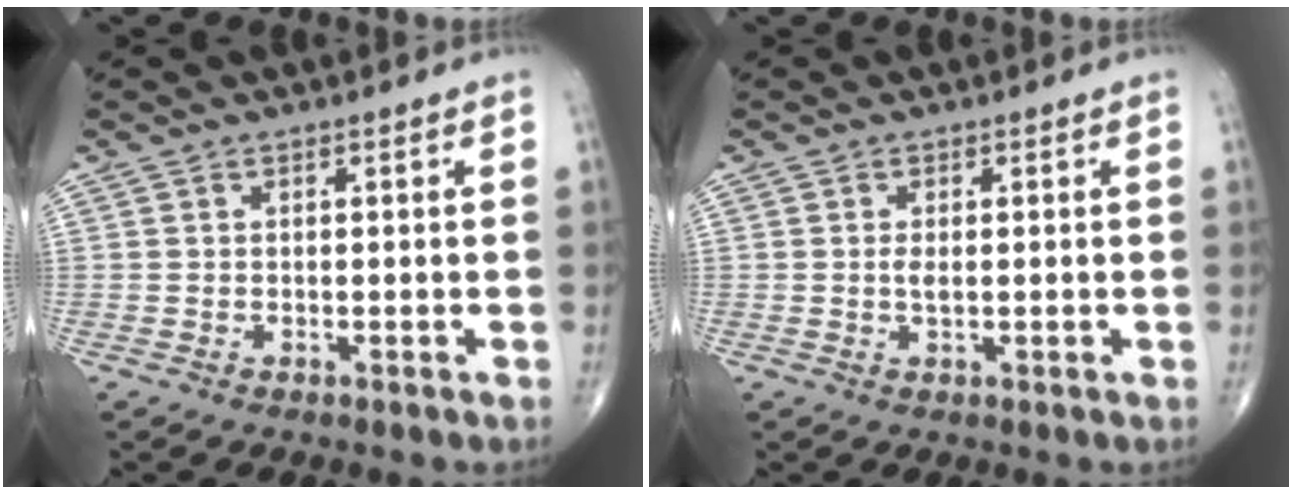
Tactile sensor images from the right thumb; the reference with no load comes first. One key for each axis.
{"total": 1.5, "fx": 0.1, "fy": 0.6, "fz": 1.4, "tx": -0.031, "ty": -0.003, "tz": 0.001}